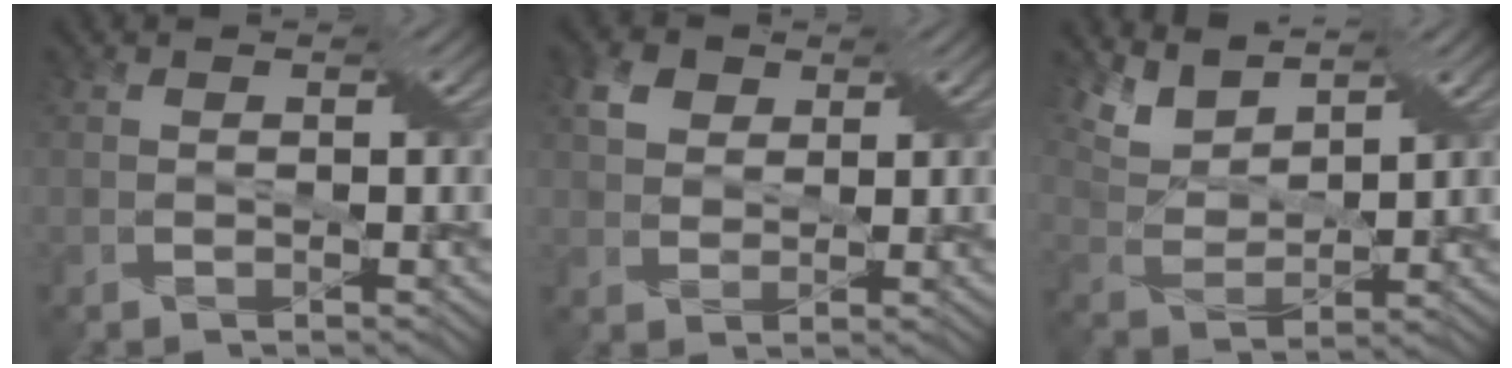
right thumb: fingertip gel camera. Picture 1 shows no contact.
{"total": 3.7, "force": [1.9, 2.7, 1.7], "torque": [-0.043, 0.006, 0.036]}
{"total": 6.8, "force": [5.4, 2.3, 3.4], "torque": [-0.093, 0.008, 0.108]}